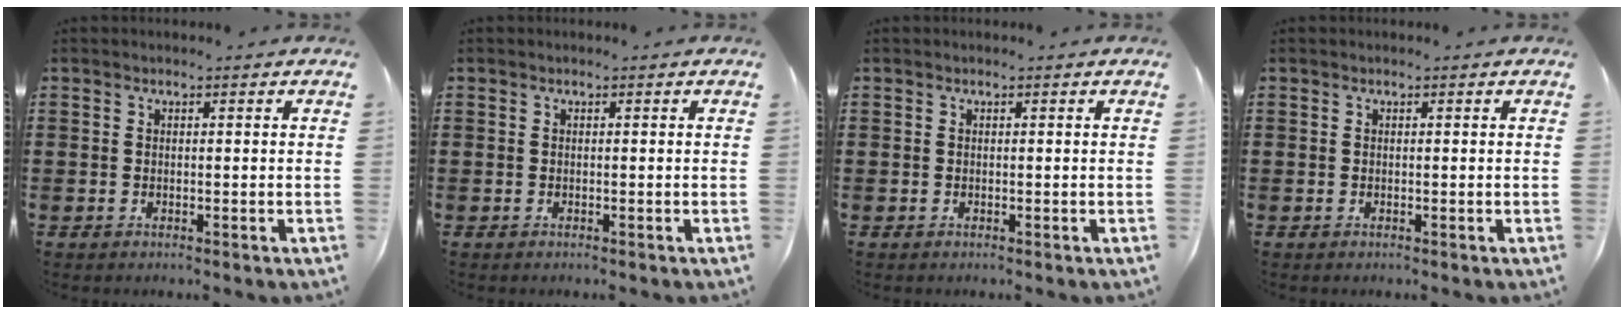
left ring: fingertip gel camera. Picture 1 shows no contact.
{"total": 0.0}
{"total": 0.0}
{"total": 0.0}